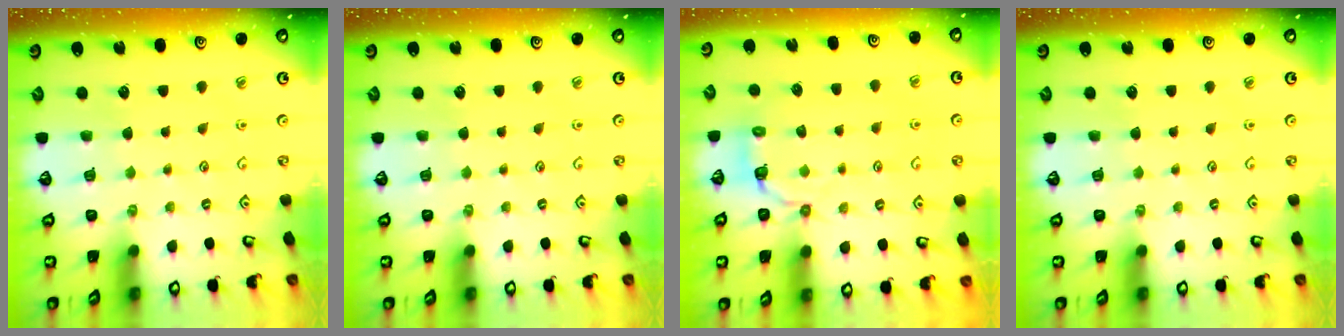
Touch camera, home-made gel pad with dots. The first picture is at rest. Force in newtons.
{"total": 0.0}
{"total": 3.9, "press": 2.1, "slide": 3.3}
{"total": 0.0}